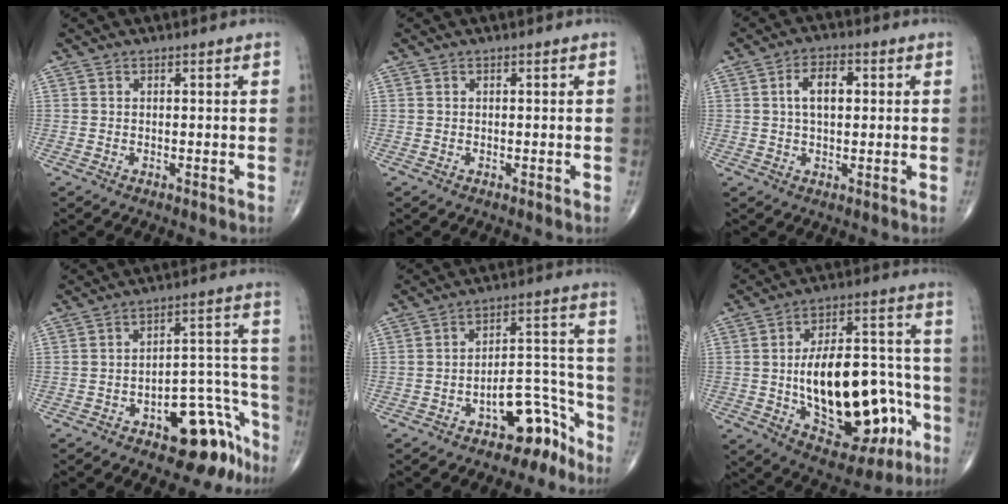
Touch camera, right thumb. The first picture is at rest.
{"total": 0.0}
{"total": 6.2, "force": [1.1, 3.5, 5.0], "torque": [-0.079, 0.011, 0.013]}
{"total": 14.1, "force": [-8.6, 6.7, 8.9], "torque": [-0.058, 0.097, -0.117]}
{"total": 10.5, "force": [-6.9, 5.1, 6.1], "torque": [-0.053, 0.093, -0.105]}
{"total": 26.1, "force": [-5.7, 13.5, 21.6], "torque": [-0.313, 0.038, -0.061]}